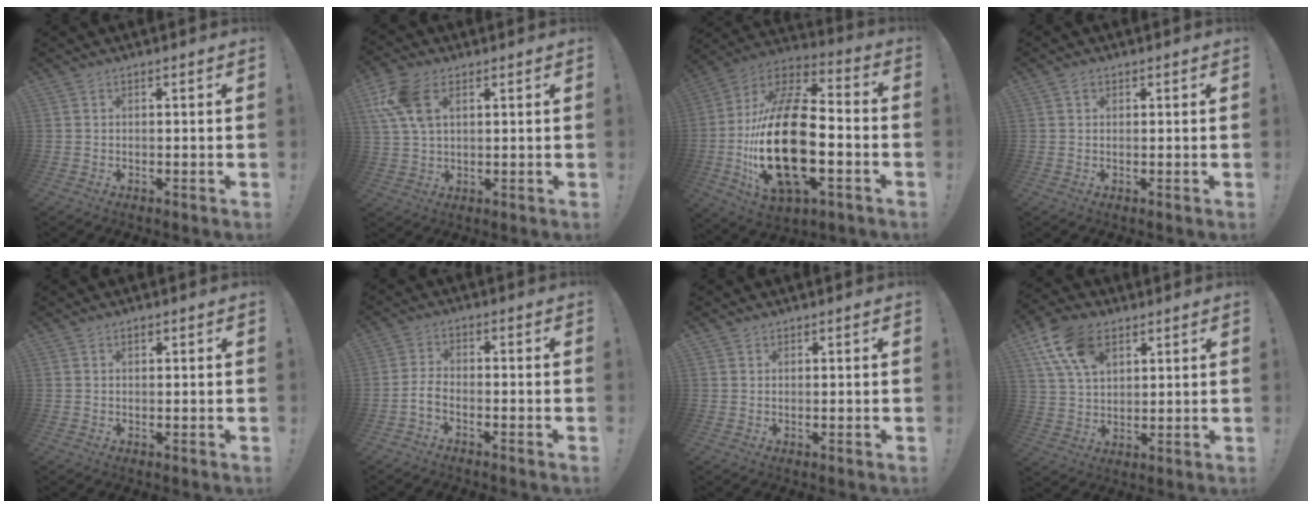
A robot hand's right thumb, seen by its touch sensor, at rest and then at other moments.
{"total": 10.8, "force": [4.4, 6.0, 7.8], "torque": [-0.163, -0.004, 0.086]}
{"total": 29.3, "force": [-4.7, 14.5, 25.1], "torque": [-0.503, 0.022, -0.072]}
{"total": 1.3, "force": [0.9, 0.8, 0.4], "torque": [-0.003, 0.000, 0.015]}
{"total": 0.8, "force": [0.6, 0.4, 0.3], "torque": [-0.003, -0.001, 0.011]}
{"total": 3.7, "force": [-2.3, 1.1, 2.6], "torque": [-0.058, 0.001, -0.042]}
{"total": 1.1, "force": [0.9, 0.6, 0.0], "torque": [0.006, -0.003, 0.018]}
{"total": 14.0, "force": [7.3, 8.7, 8.2], "torque": [-0.141, -0.018, 0.142]}